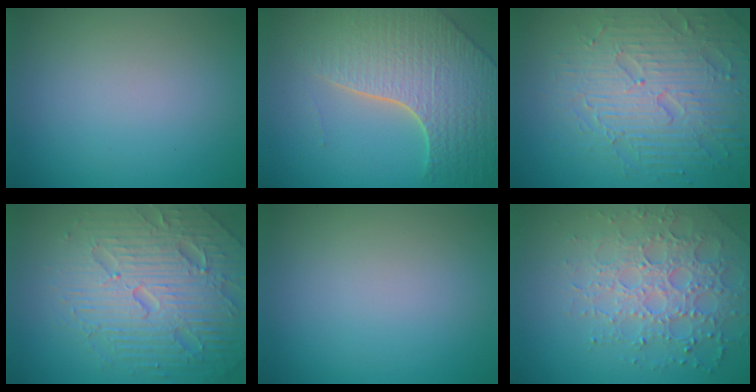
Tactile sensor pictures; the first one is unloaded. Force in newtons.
{"total": 7.9, "press": 5.7, "slide": 5.5}
{"total": 7.5, "press": 5.9, "slide": 4.6}
{"total": 7.4, "press": 7.3, "slide": 1.6}
{"total": 0.0}
{"total": 4.6, "press": 4.4, "slide": 1.2}